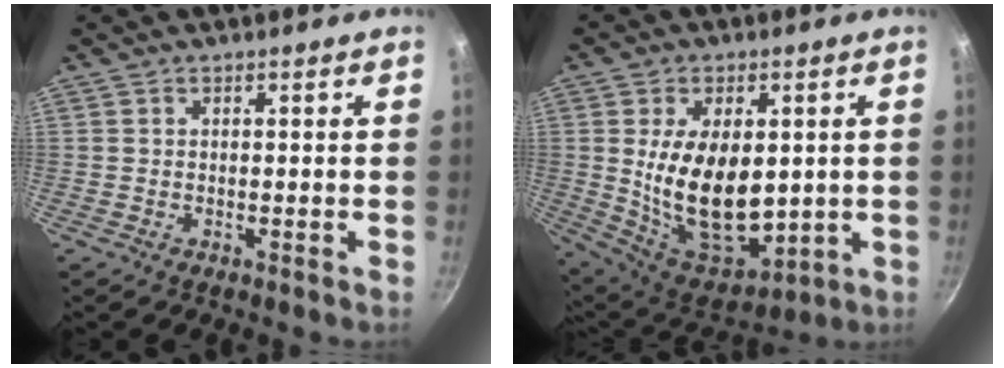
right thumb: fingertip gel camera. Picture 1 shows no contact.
{"total": 19.0, "force": [0.6, 11.5, 15.1], "torque": [-0.229, -0.030, 0.034]}